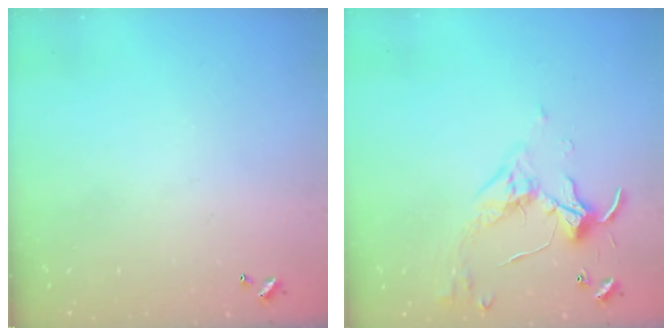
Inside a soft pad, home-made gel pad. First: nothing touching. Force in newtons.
{"total": 3.3, "press": 3.2, "slide": 0.7}